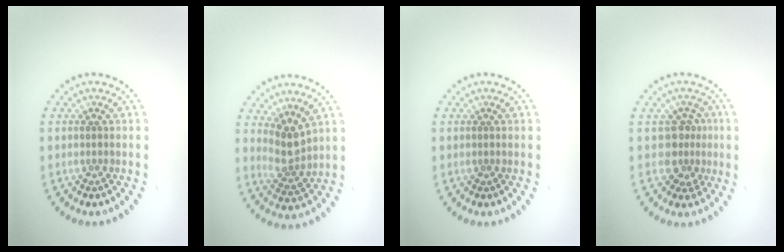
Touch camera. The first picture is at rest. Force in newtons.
{"total": 2.7, "press": 2.2, "slide": 1.6}
{"total": 0.0}
{"total": 2.6, "press": 1.9, "slide": 1.7}